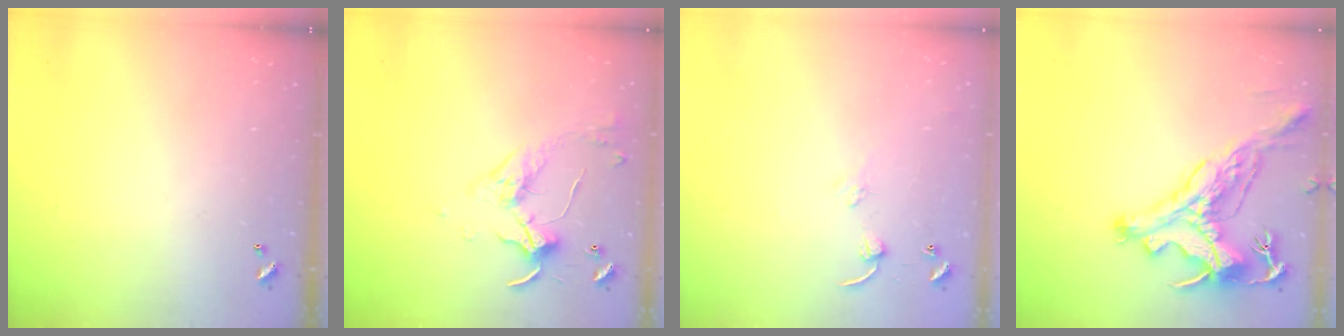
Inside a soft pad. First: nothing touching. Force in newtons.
{"total": 3.5, "press": 3.4, "slide": 0.7}
{"total": 5.2, "press": 5.1, "slide": 0.6}
{"total": 3.7, "press": 3.4, "slide": 1.5}